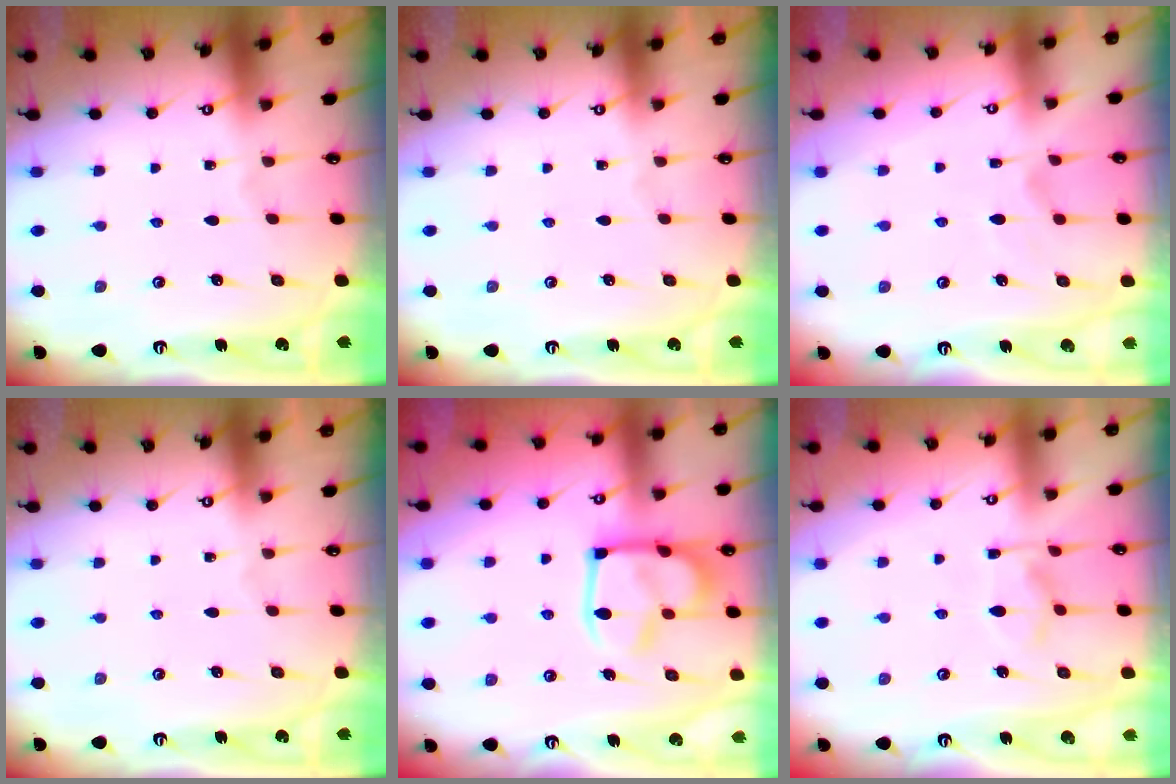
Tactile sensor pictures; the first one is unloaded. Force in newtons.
{"total": 0.0}
{"total": 1.8, "press": 1.2, "slide": 1.3}
{"total": 0.0}
{"total": 10.6, "press": 10.5, "slide": 1.6}
{"total": 8.4, "press": 8.3, "slide": 1.1}